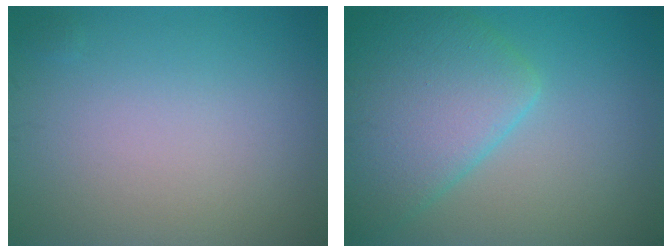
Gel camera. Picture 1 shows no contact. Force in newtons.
{"total": 7.2, "press": 7.2, "slide": 0.3}